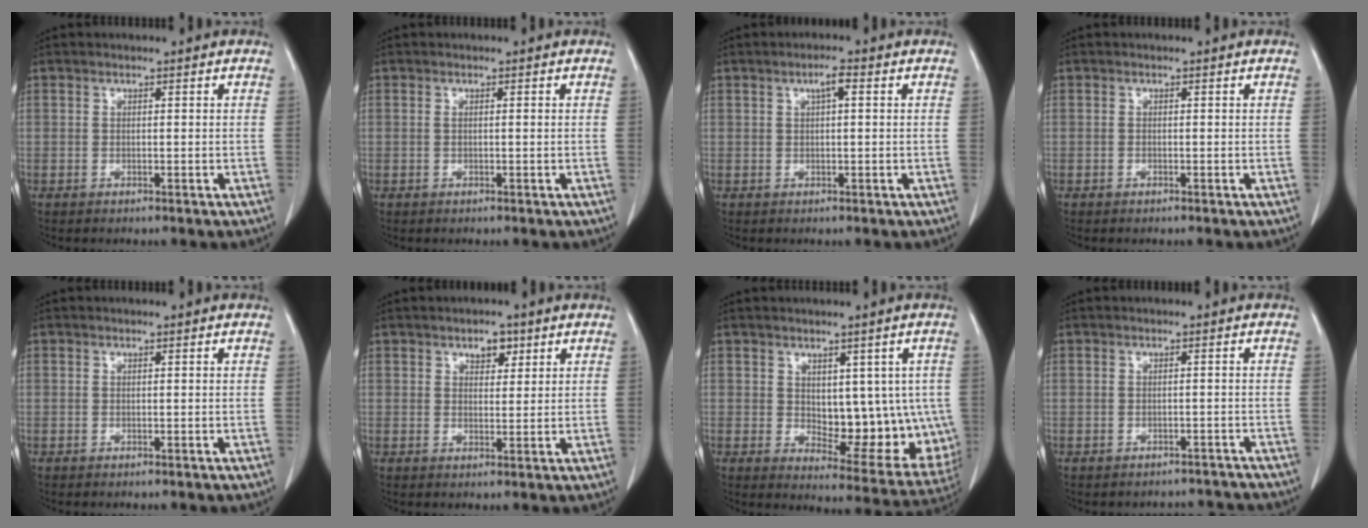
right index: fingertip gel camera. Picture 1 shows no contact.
{"total": 0.6, "force": [0.0, 0.0, 0.6], "torque": [-0.013, 0.000, 0.000]}
{"total": 2.2, "force": [0.8, 0.3, 2.0], "torque": [-0.036, 0.005, 0.012]}
{"total": 0.0}
{"total": 0.0}
{"total": 2.9, "force": [1.8, 1.6, 1.7], "torque": [-0.023, 0.001, 0.027]}
{"total": 12.8, "force": [0.6, 6.7, 10.9], "torque": [-0.131, -0.003, 0.029]}
{"total": 4.3, "force": [-3.9, 1.6, -0.5], "torque": [0.010, 0.016, -0.039]}